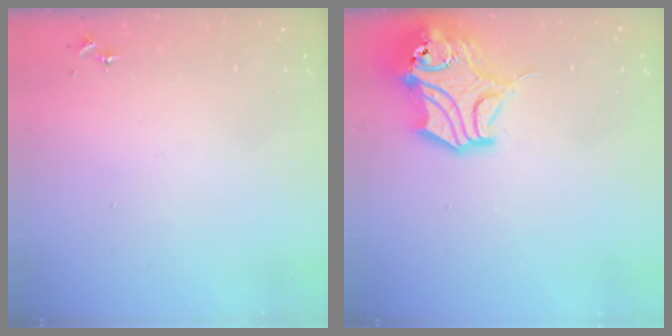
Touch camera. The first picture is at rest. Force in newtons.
{"total": 15.4, "press": 15.2, "slide": 2.1}